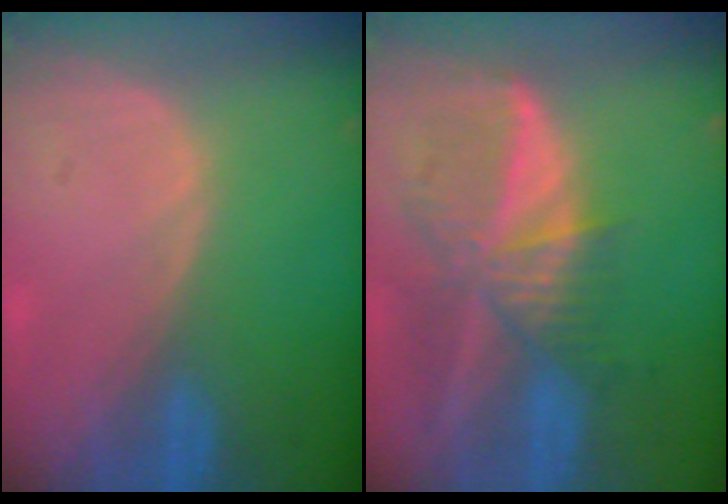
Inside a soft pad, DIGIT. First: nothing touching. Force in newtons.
{"total": 9.4, "press": 8.1, "slide": 4.7}